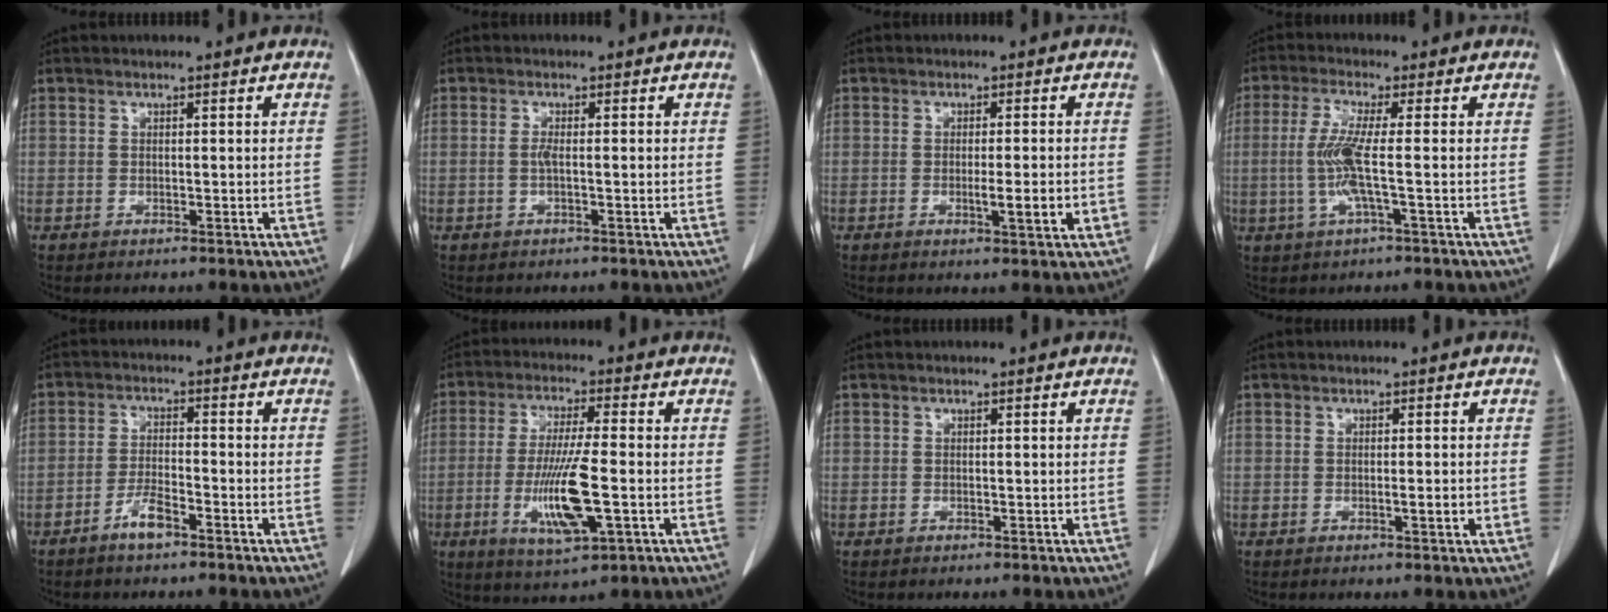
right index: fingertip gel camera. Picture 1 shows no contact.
{"total": 1.5, "force": [-0.2, 0.2, 1.5], "torque": [-0.030, 0.000, -0.004]}
{"total": 4.1, "force": [-1.0, 0.2, 4.0], "torque": [-0.059, -0.007, -0.013]}
{"total": 6.1, "force": [-0.7, -0.1, 6.1], "torque": [-0.137, -0.003, -0.017]}
{"total": 4.0, "force": [-2.8, 0.8, 2.7], "torque": [-0.053, 0.000, -0.051]}
{"total": 11.4, "force": [-2.8, 1.5, 11.0], "torque": [-0.215, -0.017, -0.048]}
{"total": 0.0}
{"total": 1.7, "force": [-0.4, 0.2, 1.7], "torque": [-0.025, -0.002, -0.004]}